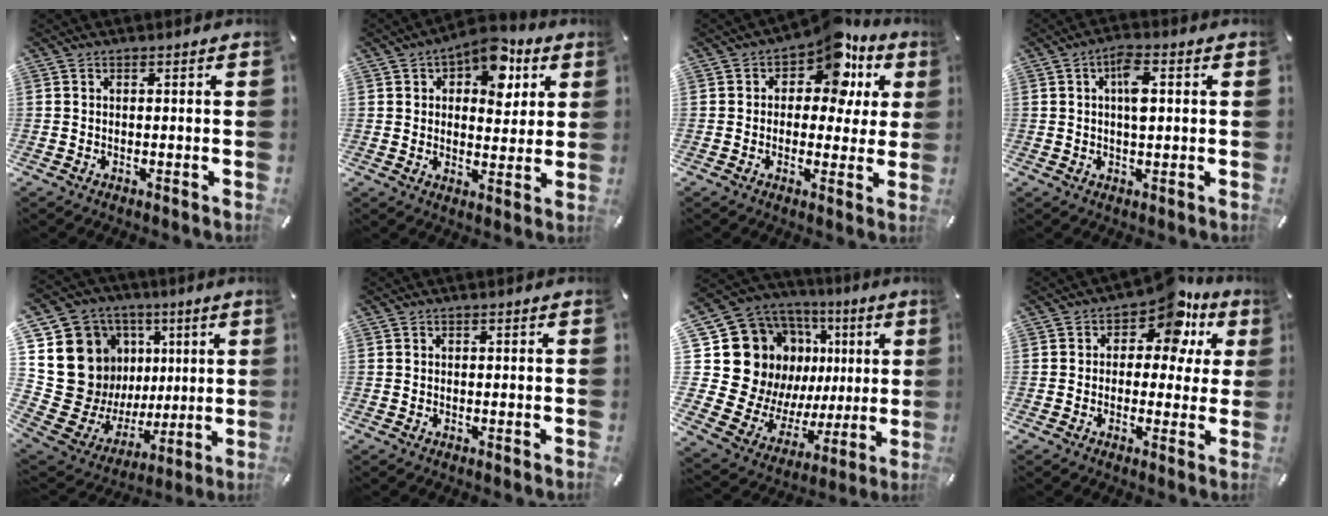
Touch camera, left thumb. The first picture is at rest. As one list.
[{"total": 11.4, "force": [6.3, 6.8, 6.6], "torque": [-0.082, -0.033, 0.109]}, {"total": 12.4, "force": [6.2, 7.5, 7.7], "torque": [-0.118, -0.033, 0.109]}, {"total": 5.8, "force": [1.3, 2.5, 5.1], "torque": [-0.089, 0.004, 0.018]}, {"total": 20.4, "force": [5.0, 18.2, 7.7], "torque": [-0.125, -0.059, 0.135]}, {"total": 0.0}, {"total": 22.8, "force": [6.6, 18.5, 11.5], "torque": [-0.211, -0.067, 0.164]}, {"total": 10.5, "force": [5.3, 6.2, 6.7], "torque": [-0.095, -0.029, 0.088]}]